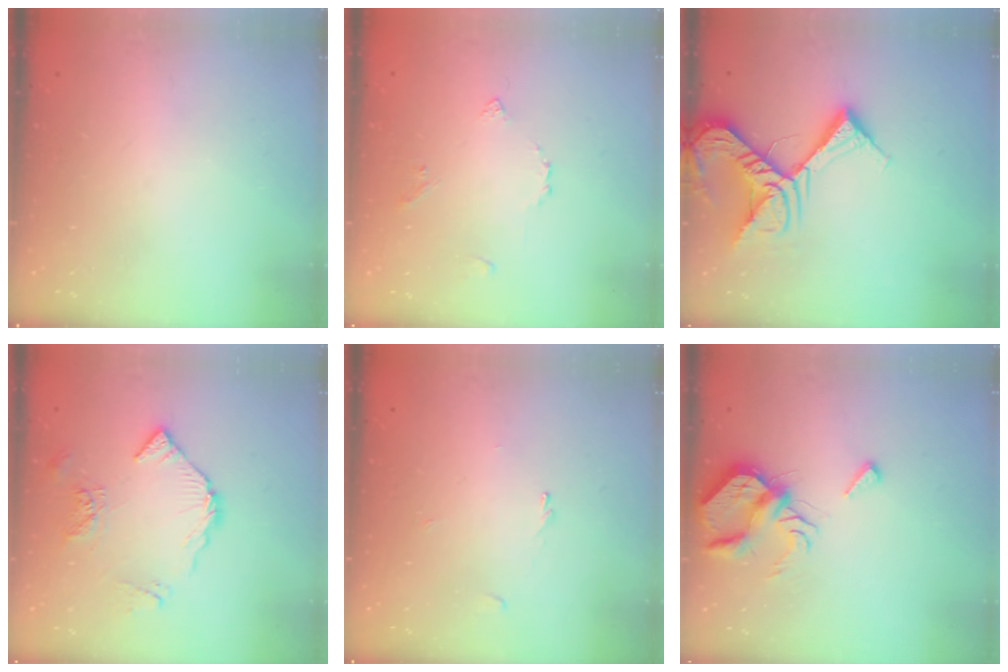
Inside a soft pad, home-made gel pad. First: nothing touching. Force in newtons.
{"total": 3.8, "press": 3.7, "slide": 0.7}
{"total": 14.9, "press": 14.7, "slide": 1.9}
{"total": 9.0, "press": 9.0, "slide": 1.0}
{"total": 0.7, "press": 0.6, "slide": 0.4}
{"total": 7.5, "press": 7.4, "slide": 0.8}